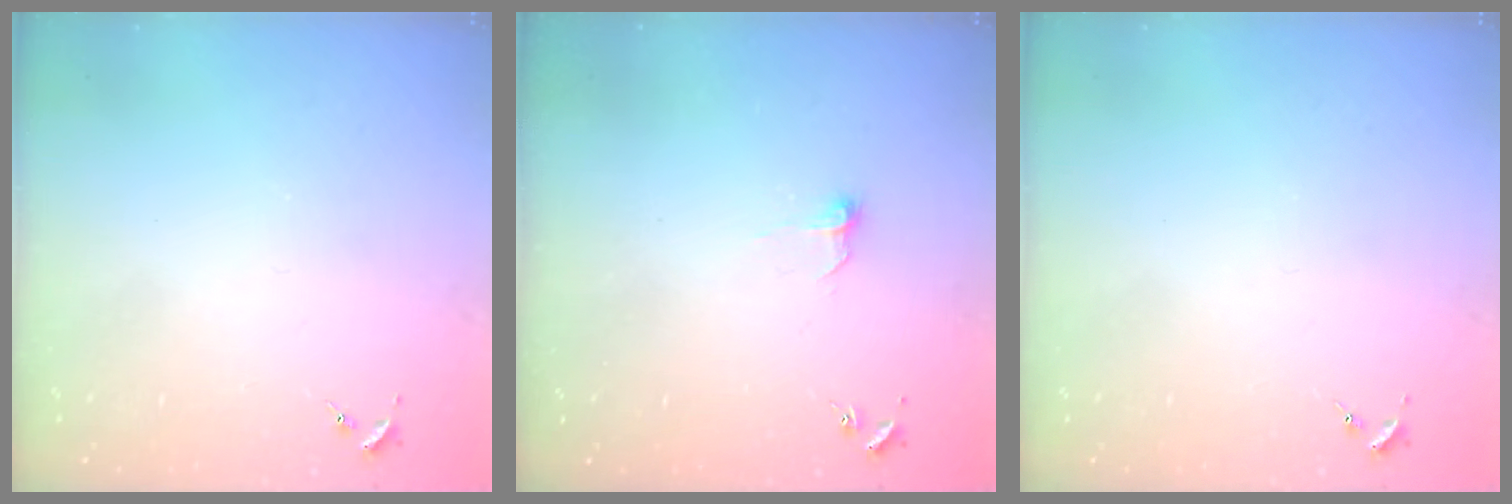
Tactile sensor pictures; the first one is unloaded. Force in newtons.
{"total": 5.5, "press": 5.5, "slide": 0.6}
{"total": 0.0}